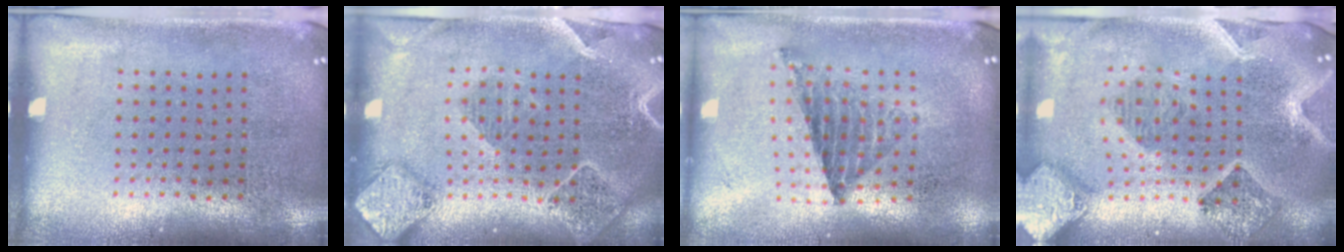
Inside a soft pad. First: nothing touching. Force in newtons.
{"total": 2.3, "press": 2.1, "slide": 1.0}
{"total": 0.8, "press": 0.8, "slide": 0.2}
{"total": 2.9, "press": 2.6, "slide": 1.3}